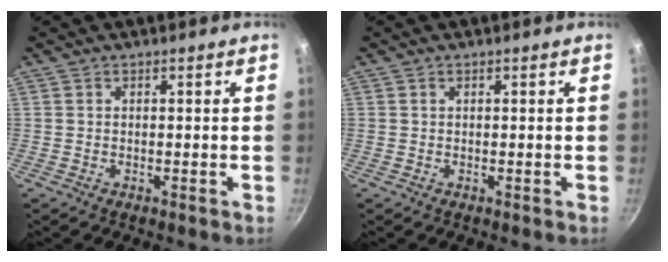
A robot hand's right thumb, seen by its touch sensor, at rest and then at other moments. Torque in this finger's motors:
{"motor_torque": [0.27, 0.07, -0.01, 0.57, 0.04]}